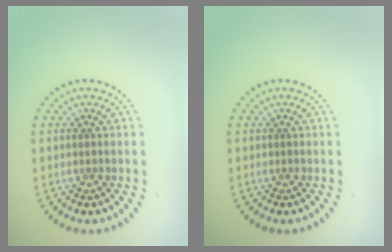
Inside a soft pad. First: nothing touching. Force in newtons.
{"total": 0.0}